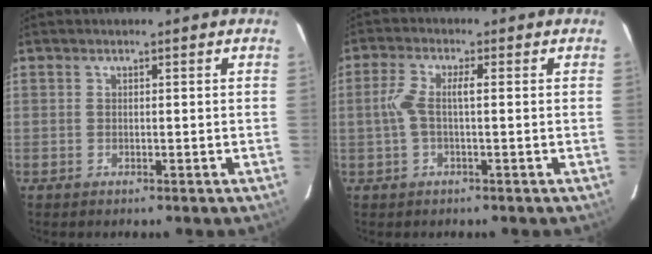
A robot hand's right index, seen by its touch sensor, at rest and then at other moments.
{"total": 4.2, "force": [0.0, 0.9, 4.1], "torque": [-0.101, 0.013, -0.002]}